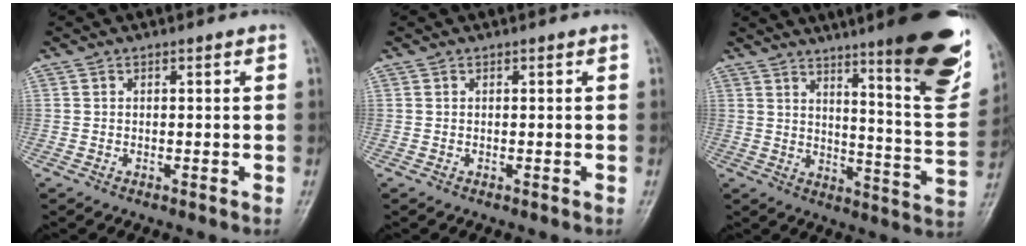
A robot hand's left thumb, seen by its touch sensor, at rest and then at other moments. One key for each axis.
{"total": 0.0}
{"total": 22.9, "fx": 13.7, "fy": 3.7, "fz": 18.0, "tx": -0.216, "ty": -0.073, "tz": 0.191}